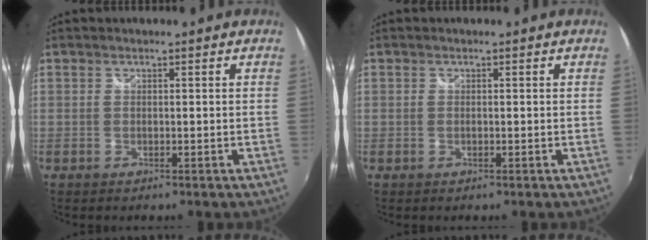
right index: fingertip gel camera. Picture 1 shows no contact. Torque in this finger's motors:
{"motor_torque": [0.11, 0.08, -0.01, 0.00]}